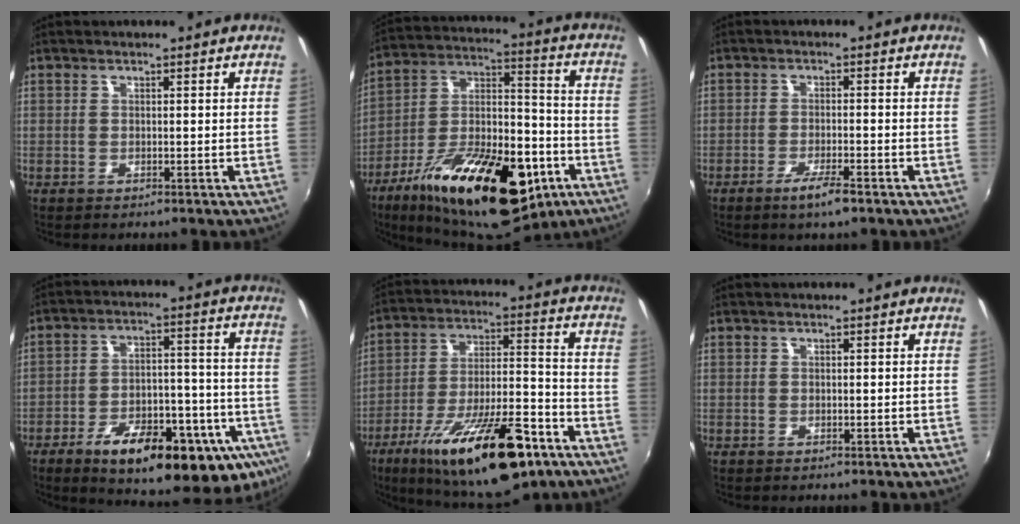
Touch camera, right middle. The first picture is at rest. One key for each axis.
{"total": 29.2, "fx": -14.6, "fy": 13.0, "fz": 21.7, "tx": -0.360, "ty": -0.009, "tz": -0.218}
{"total": 4.4, "fx": -2.9, "fy": 0.5, "fz": 3.3, "tx": -0.074, "ty": -0.007, "tz": -0.054}
{"total": 26.6, "fx": -14.8, "fy": 10.2, "fz": 19.6, "tx": -0.288, "ty": -0.011, "tz": -0.195}
{"total": 24.6, "fx": -14.7, "fy": 7.6, "fz": 18.1, "tx": -0.311, "ty": -0.030, "tz": -0.225}
{"total": 0.0}